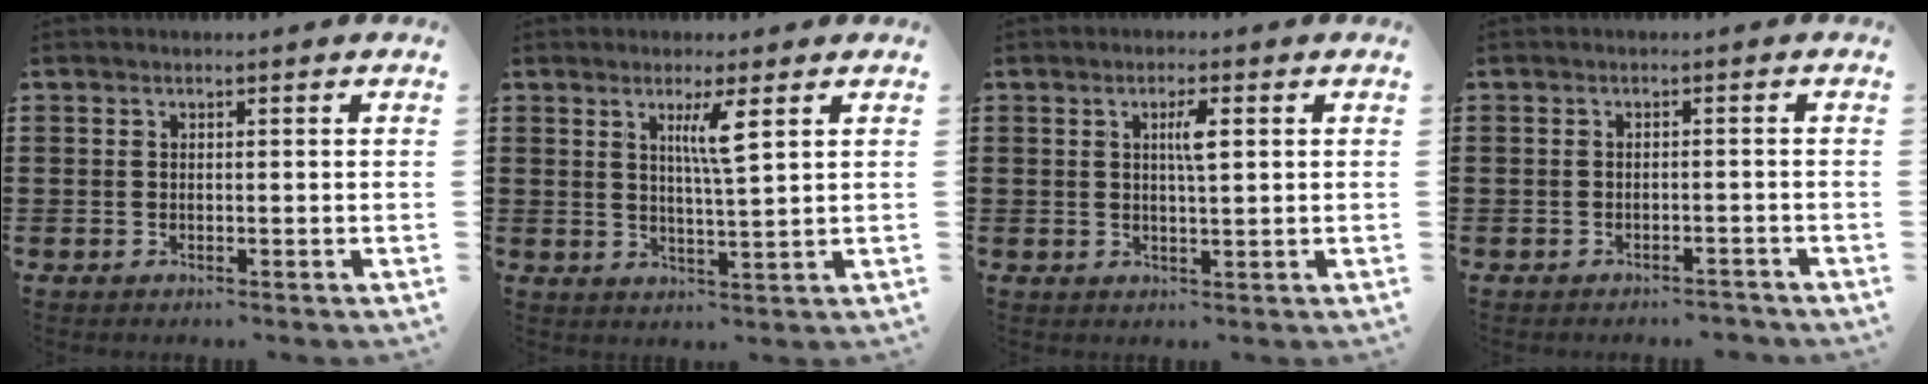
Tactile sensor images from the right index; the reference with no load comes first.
{"total": 4.4, "force": [2.0, 0.0, 4.0], "torque": [-0.075, -0.005, 0.029]}
{"total": 3.1, "force": [0.8, 0.5, 3.0], "torque": [-0.059, 0.005, 0.010]}
{"total": 1.7, "force": [-1.7, 0.2, 0.3], "torque": [-0.010, 0.000, -0.035]}